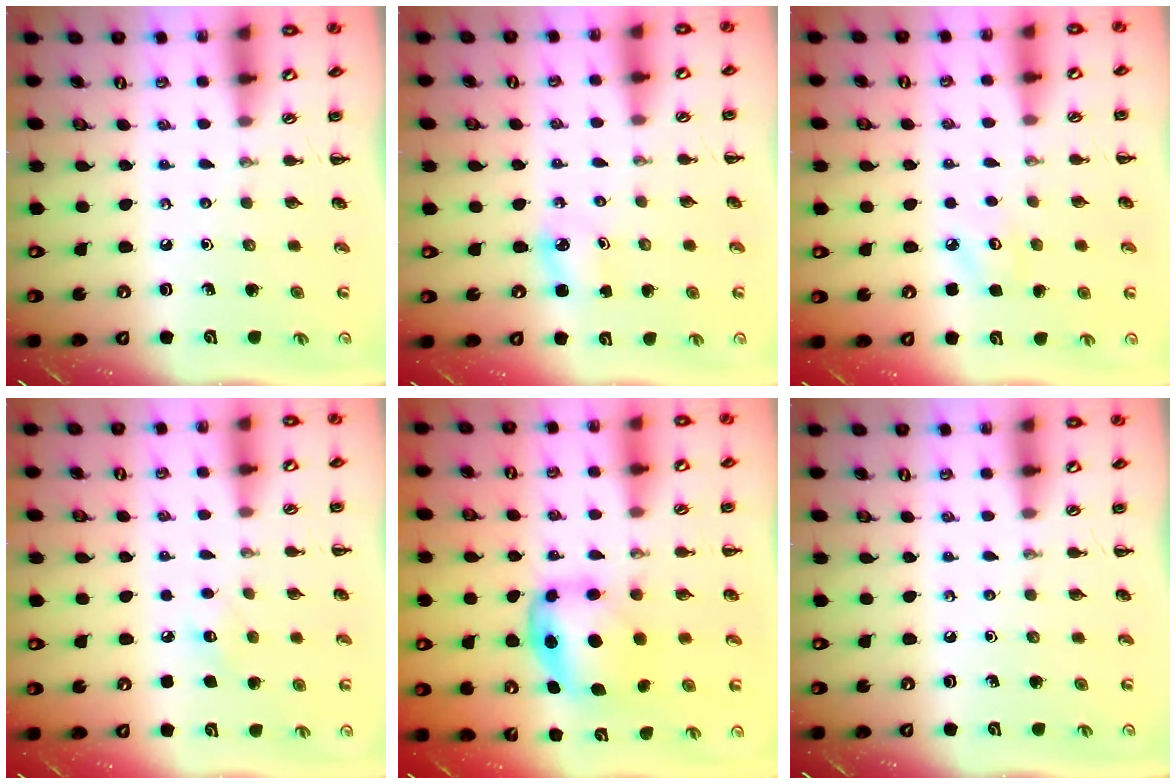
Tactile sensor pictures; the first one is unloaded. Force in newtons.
{"total": 2.2, "press": 2.2, "slide": 0.3}
{"total": 3.5, "press": 3.4, "slide": 0.7}
{"total": 6.2, "press": 6.0, "slide": 1.6}
{"total": 5.9, "press": 5.9, "slide": 0.9}
{"total": 0.0}